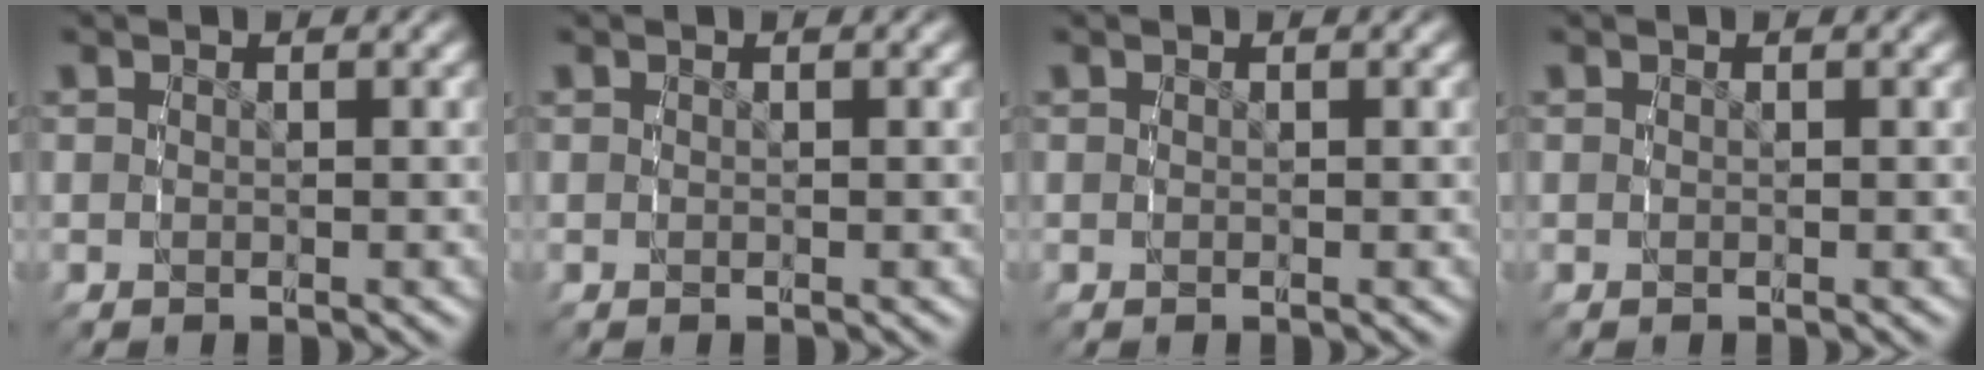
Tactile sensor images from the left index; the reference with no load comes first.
{"total": 0.0}
{"total": 0.0}
{"total": 0.0}